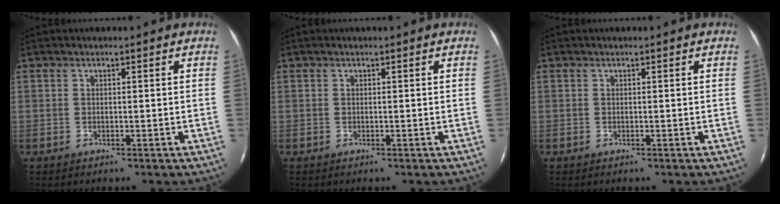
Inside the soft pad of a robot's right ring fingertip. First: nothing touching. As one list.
[{"total": 0.0}, {"total": 0.0}]